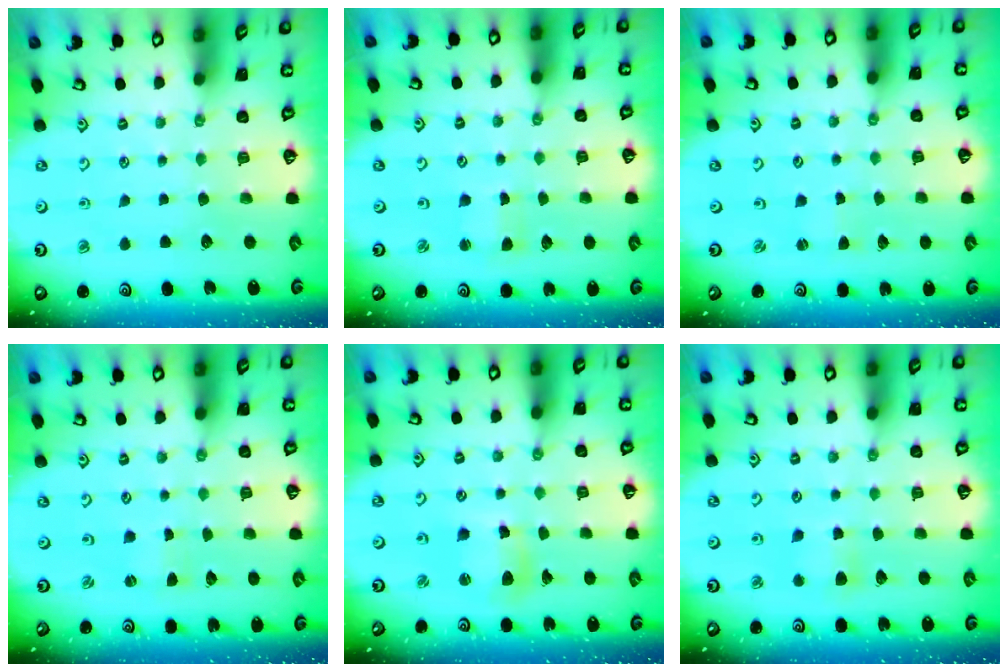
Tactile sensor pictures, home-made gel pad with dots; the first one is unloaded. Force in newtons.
{"total": 2.3, "press": 2.3, "slide": 0.3}
{"total": 0.0}
{"total": 0.7, "press": 0.6, "slide": 0.1}
{"total": 9.0, "press": 8.9, "slide": 1.4}
{"total": 5.2, "press": 5.2, "slide": 0.6}